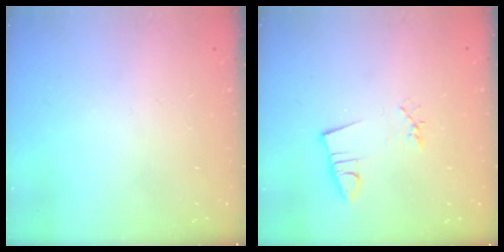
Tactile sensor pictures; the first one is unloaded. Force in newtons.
{"total": 2.9, "press": 1.6, "slide": 2.4}